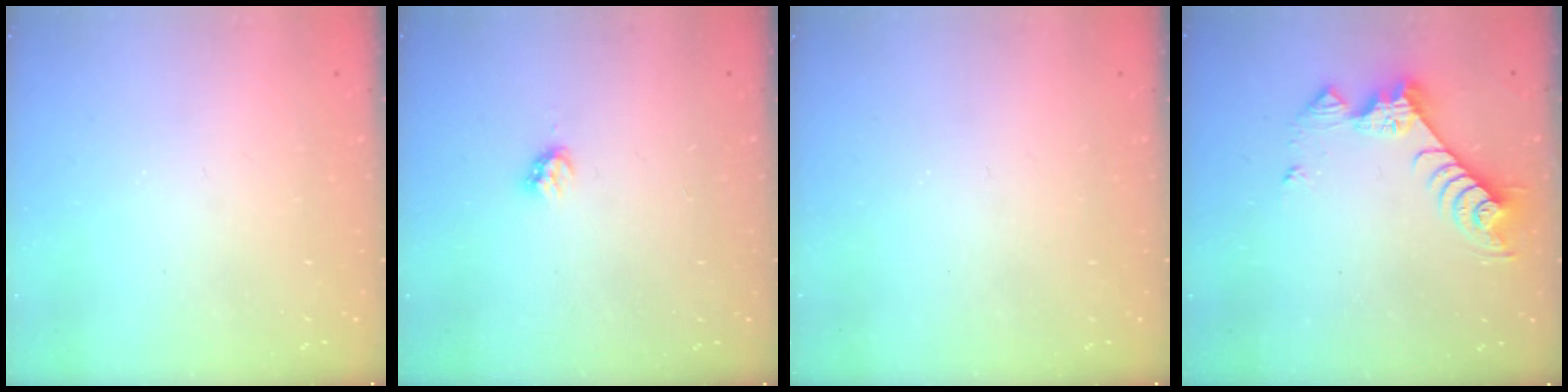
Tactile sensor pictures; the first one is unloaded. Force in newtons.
{"total": 2.8, "press": 2.7, "slide": 0.3}
{"total": 0.0}
{"total": 9.6, "press": 9.6, "slide": 0.7}